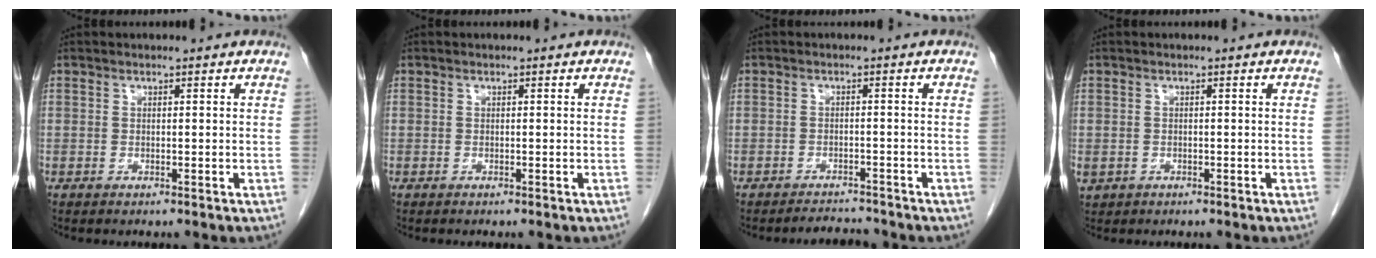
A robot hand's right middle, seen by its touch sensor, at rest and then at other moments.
{"total": 0.0}
{"total": 2.7, "force": [-2.7, 0.4, -0.1], "torque": [-0.001, -0.011, -0.039]}
{"total": 1.9, "force": [-0.7, 1.7, 0.6], "torque": [-0.015, 0.000, -0.003]}